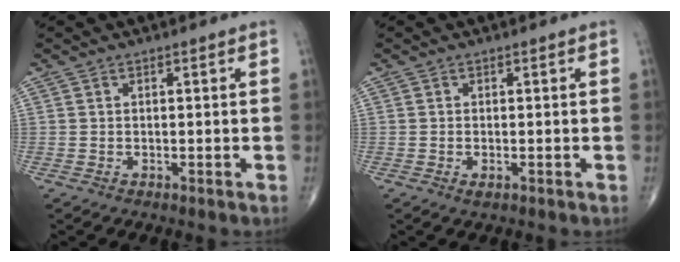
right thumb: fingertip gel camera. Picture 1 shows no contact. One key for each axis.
{"total": 1.1, "fx": -0.4, "fy": 0.5, "fz": 0.9, "tx": -0.016, "ty": -0.003, "tz": -0.006}